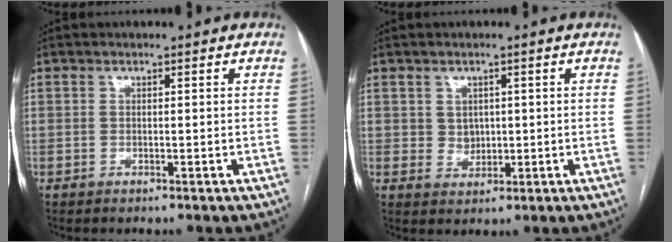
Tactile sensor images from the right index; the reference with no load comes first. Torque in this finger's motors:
{"motor_torque": [-0.30, 0.30, -0.04, 0.00]}